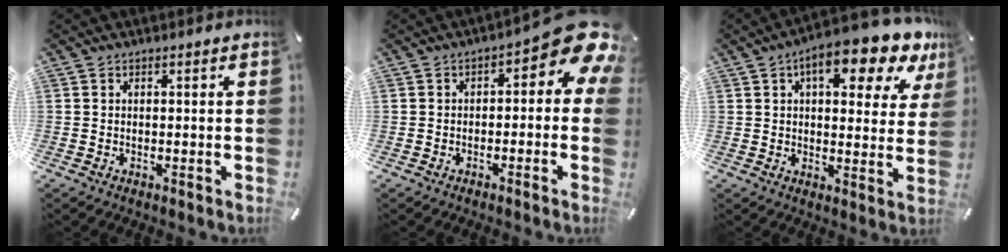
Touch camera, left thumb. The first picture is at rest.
{"total": 8.5, "force": [2.2, 3.7, 7.3], "torque": [-0.090, -0.029, 0.034]}
{"total": 13.0, "force": [7.8, 5.1, 9.0], "torque": [-0.123, -0.039, 0.125]}